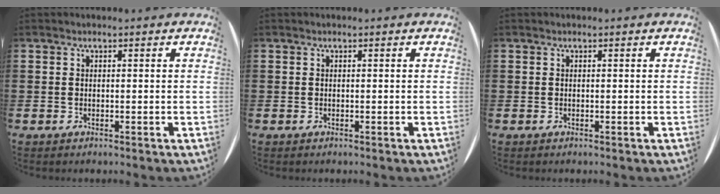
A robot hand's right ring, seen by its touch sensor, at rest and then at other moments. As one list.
[{"total": 0.0}, {"total": 0.0}]